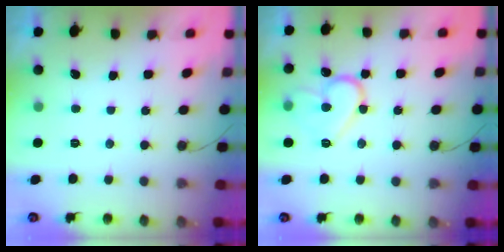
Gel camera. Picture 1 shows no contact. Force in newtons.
{"total": 13.7, "press": 13.7, "slide": 0.9}